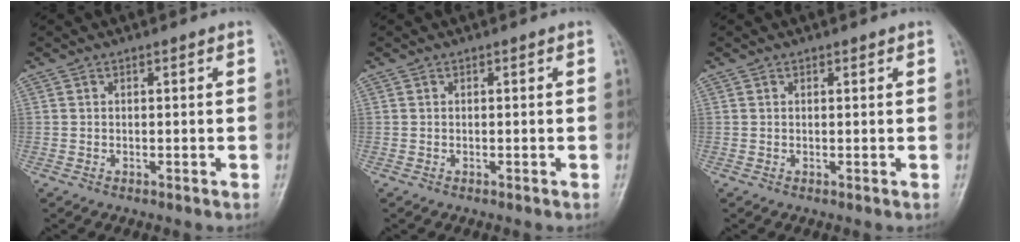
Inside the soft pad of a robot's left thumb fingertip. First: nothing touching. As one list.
[{"total": 0.0}, {"total": 0.5, "force": [0.4, 0.2, 0.2], "torque": [-0.005, -0.003, 0.005]}]